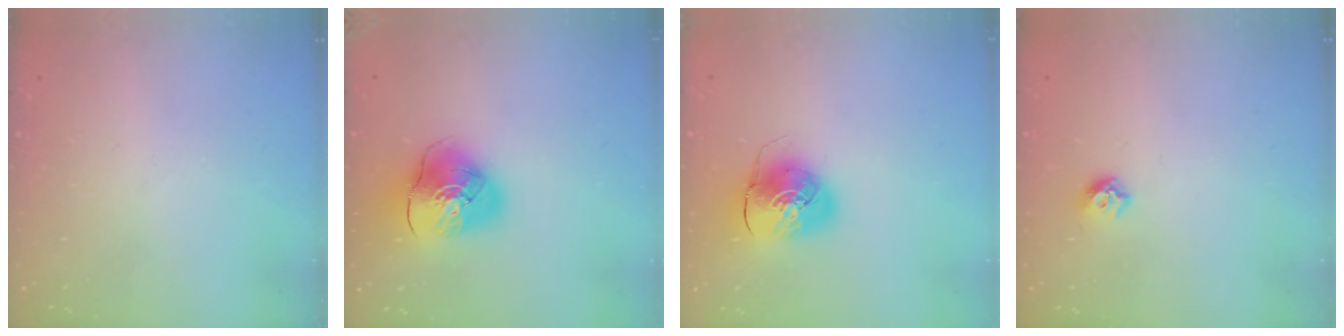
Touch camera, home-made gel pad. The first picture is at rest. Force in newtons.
{"total": 12.7, "press": 12.5, "slide": 1.8}
{"total": 9.6, "press": 9.4, "slide": 1.7}
{"total": 6.0, "press": 5.9, "slide": 0.9}